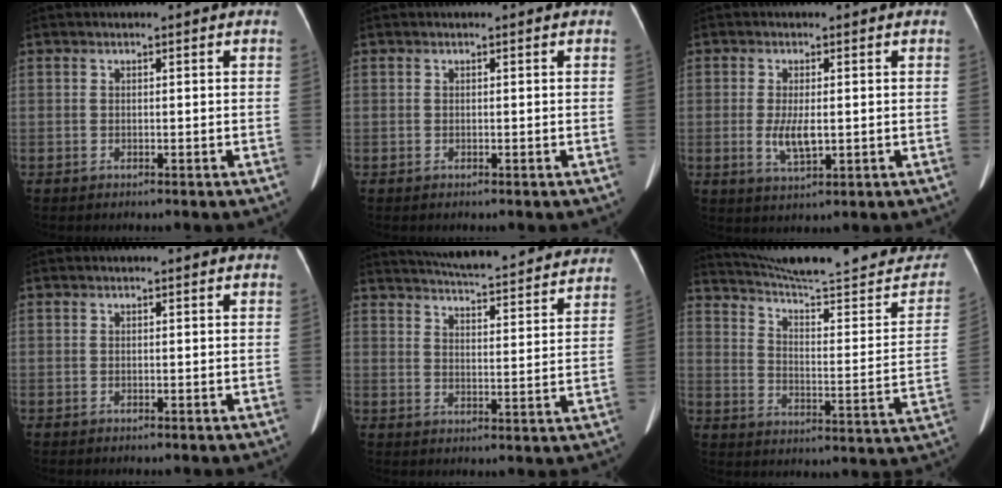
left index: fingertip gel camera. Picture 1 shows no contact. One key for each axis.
{"total": 0.0}
{"total": 4.1, "fx": -0.1, "fy": 1.3, "fz": 3.9, "tx": -0.078, "ty": -0.008, "tz": 0.001}
{"total": 0.0}
{"total": 25.6, "fx": 23.6, "fy": 3.6, "fz": 9.4, "tx": -0.150, "ty": -0.022, "tz": 0.296}
{"total": 27.2, "fx": 25.1, "fy": 2.6, "fz": 10.2, "tx": -0.145, "ty": -0.073, "tz": 0.328}